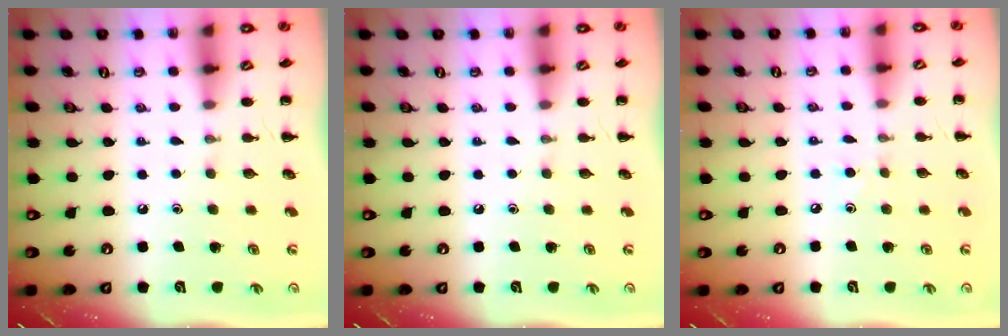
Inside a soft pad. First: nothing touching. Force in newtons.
{"total": 0.0}
{"total": 2.4, "press": 2.3, "slide": 0.8}